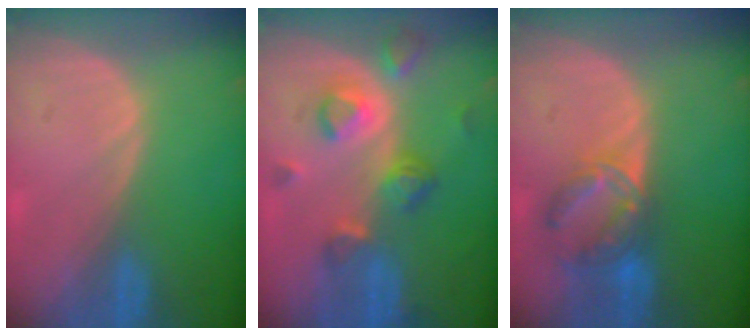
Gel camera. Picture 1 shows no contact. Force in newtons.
{"total": 8.0, "press": 7.1, "slide": 3.7}
{"total": 7.3, "press": 6.3, "slide": 3.7}